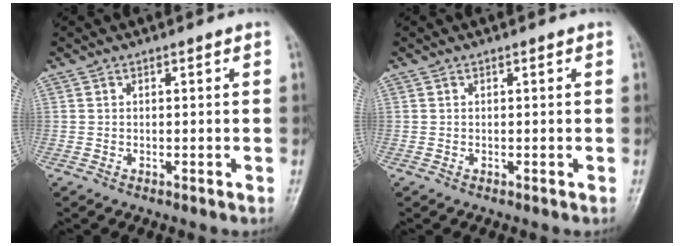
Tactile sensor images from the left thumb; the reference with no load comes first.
{"total": 0.0}